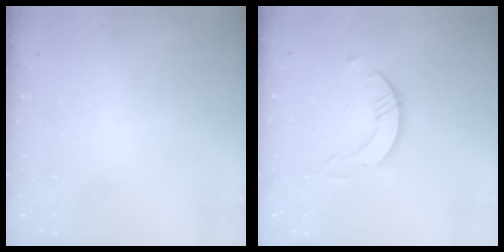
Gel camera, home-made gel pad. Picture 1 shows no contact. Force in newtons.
{"total": 2.5, "press": 2.5, "slide": 0.3}